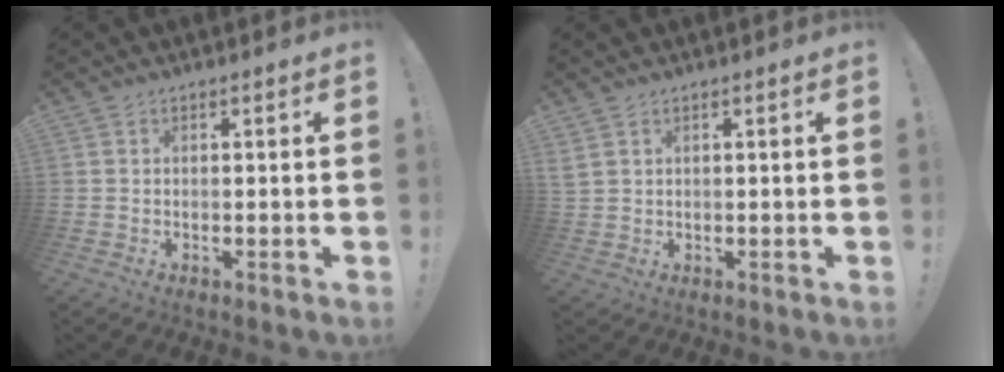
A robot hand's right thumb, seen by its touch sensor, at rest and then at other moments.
{"total": 1.7, "force": [1.0, 0.8, 1.1], "torque": [-0.022, -0.002, 0.020]}